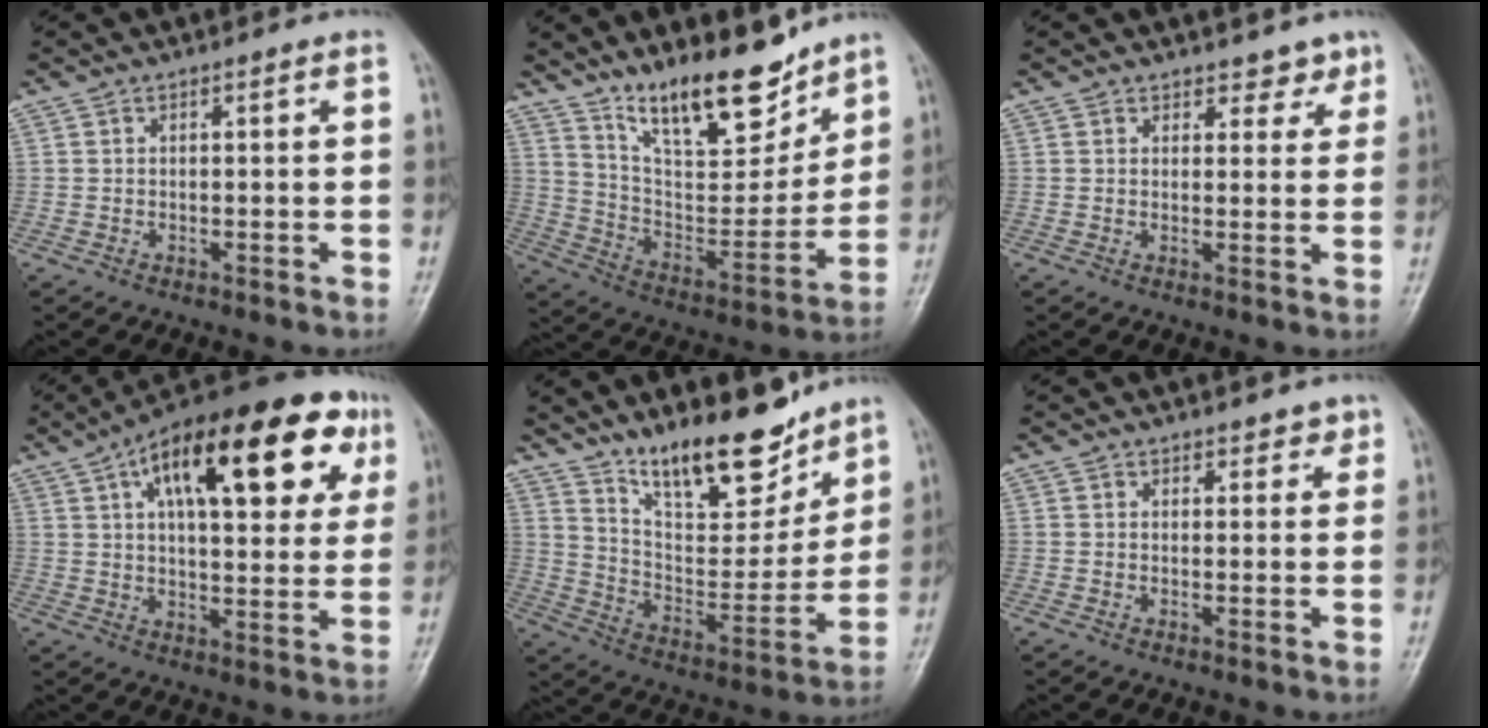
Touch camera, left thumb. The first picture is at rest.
{"total": 17.6, "force": [13.4, 5.8, 9.9], "torque": [-0.117, -0.087, 0.238]}
{"total": 3.6, "force": [2.8, 2.1, 0.7], "torque": [0.020, -0.017, 0.034]}
{"total": 26.3, "force": [11.1, 11.2, 21.0], "torque": [-0.284, 0.015, 0.160]}
{"total": 17.7, "force": [13.5, 6.1, 9.8], "torque": [-0.109, -0.090, 0.234]}
{"total": 2.7, "force": [2.1, 1.5, 0.7], "torque": [0.017, -0.011, 0.023]}